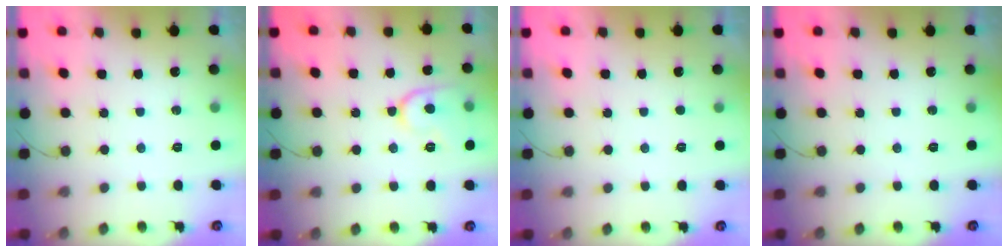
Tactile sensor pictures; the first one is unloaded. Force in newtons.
{"total": 9.7, "press": 9.7, "slide": 0.1}
{"total": 1.7, "press": 1.7, "slide": 0.2}
{"total": 0.0}